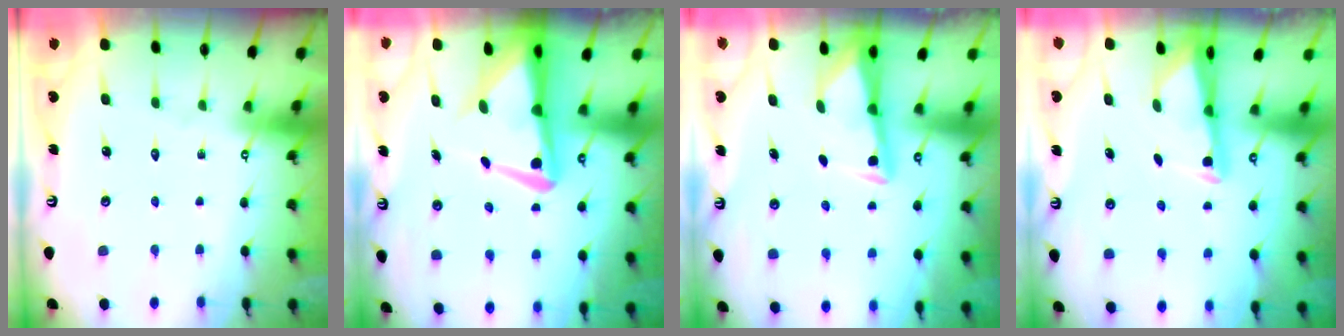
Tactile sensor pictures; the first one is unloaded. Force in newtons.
{"total": 7.7, "press": 7.6, "slide": 1.3}
{"total": 3.0, "press": 2.9, "slide": 0.4}
{"total": 2.6, "press": 2.6, "slide": 0.5}